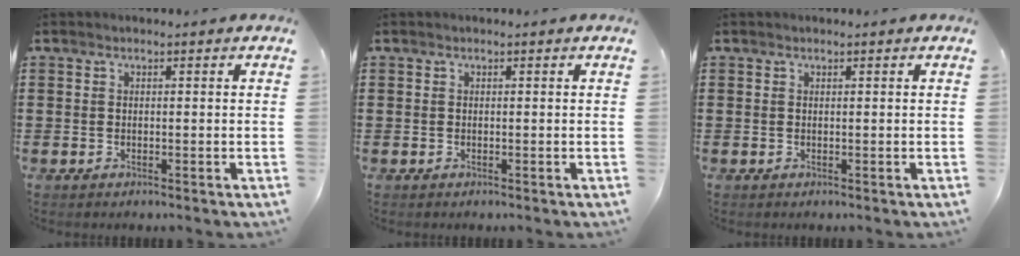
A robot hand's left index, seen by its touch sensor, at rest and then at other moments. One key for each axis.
{"total": 0.0}
{"total": 0.0}